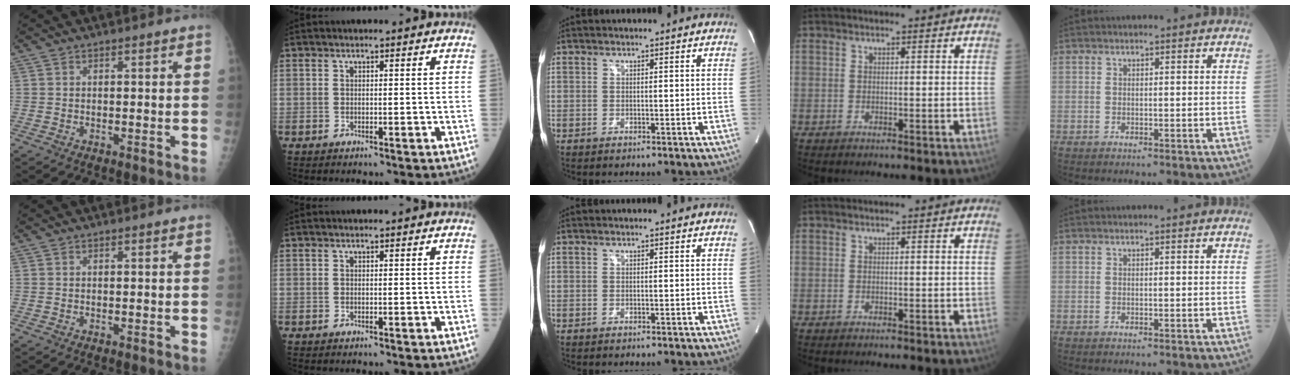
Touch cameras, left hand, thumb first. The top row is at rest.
{}